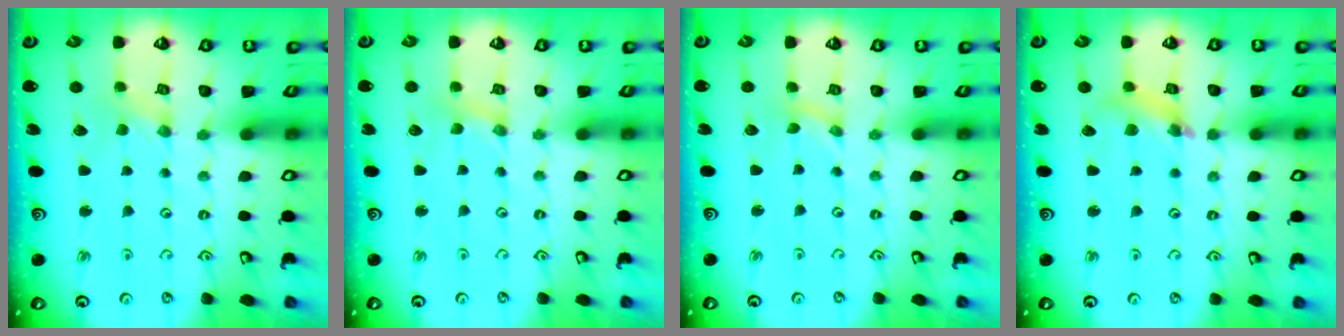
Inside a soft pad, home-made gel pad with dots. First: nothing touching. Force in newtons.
{"total": 0.6, "press": 0.6, "slide": 0.1}
{"total": 0.0}
{"total": 9.4, "press": 9.3, "slide": 1.0}